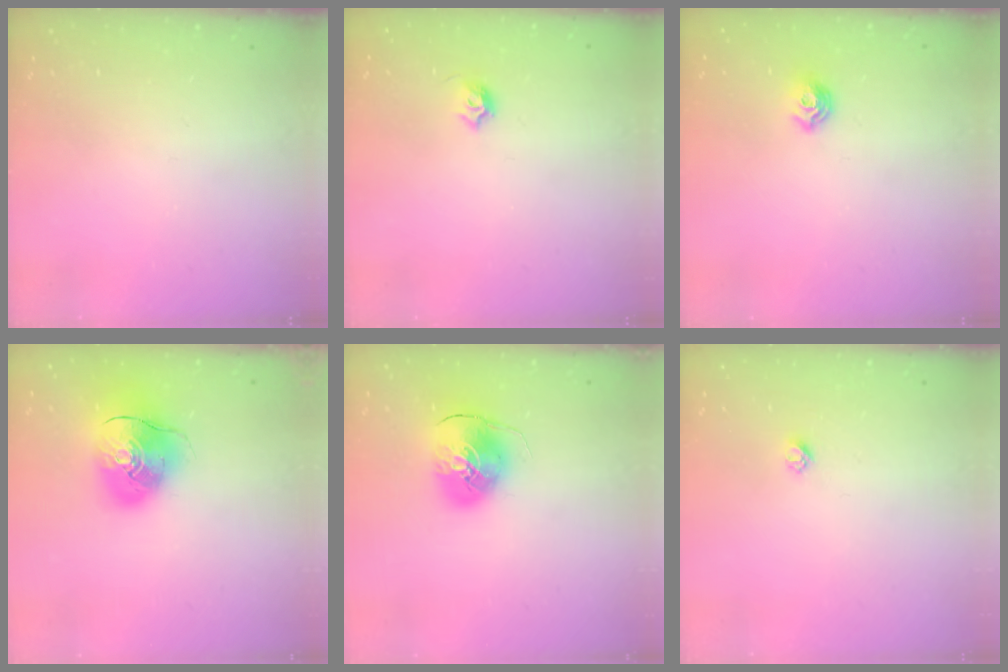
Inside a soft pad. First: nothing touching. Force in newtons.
{"total": 5.0, "press": 4.9, "slide": 0.7}
{"total": 7.5, "press": 7.4, "slide": 1.0}
{"total": 13.0, "press": 12.8, "slide": 2.4}
{"total": 9.5, "press": 9.4, "slide": 1.5}
{"total": 2.4, "press": 2.4, "slide": 0.2}